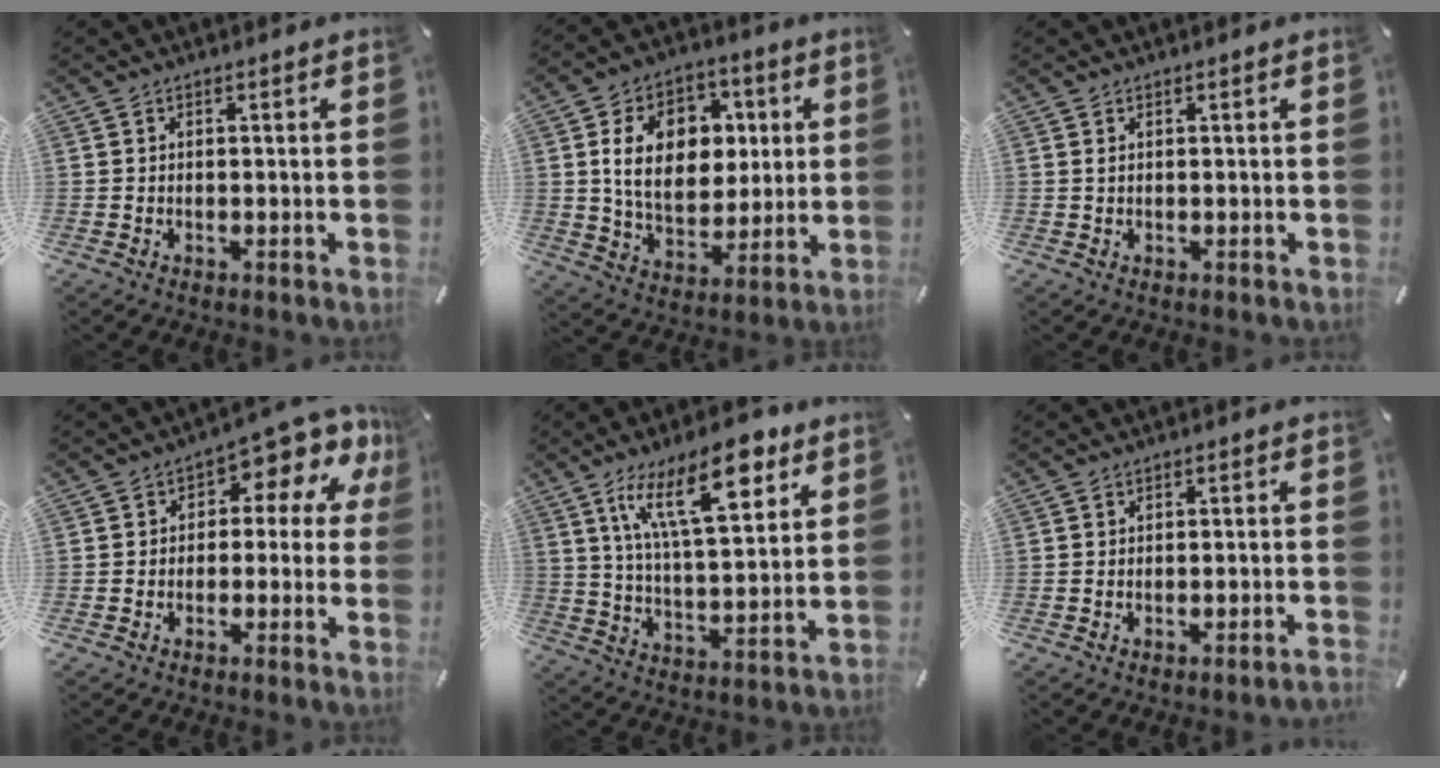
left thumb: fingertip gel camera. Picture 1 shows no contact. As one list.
[{"total": 15.4, "force": [3.1, 11.4, 9.9], "torque": [-0.170, 0.012, 0.055]}, {"total": 0.6, "force": [0.2, -0.1, 0.5], "torque": [-0.011, -0.001, 0.004]}, {"total": 8.2, "force": [3.5, 4.1, 6.1], "torque": [-0.082, -0.035, 0.059]}, {"total": 18.4, "force": [9.9, 7.3, 13.7], "torque": [-0.239, -0.027, 0.160]}, {"total": 2.2, "force": [-1.7, 0.2, 1.4], "torque": [-0.023, 0.005, -0.030]}]